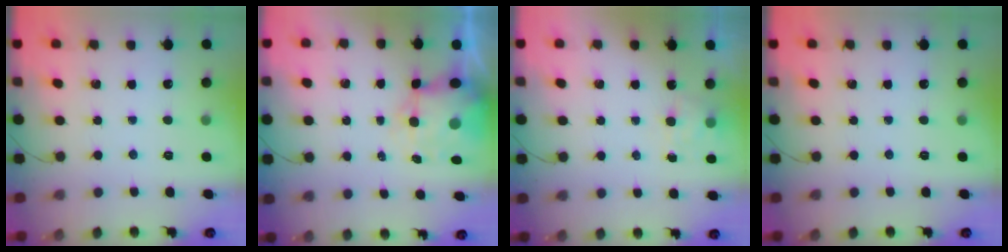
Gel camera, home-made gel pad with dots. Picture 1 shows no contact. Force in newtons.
{"total": 8.4, "press": 8.0, "slide": 2.5}
{"total": 5.2, "press": 5.0, "slide": 1.4}
{"total": 0.0}